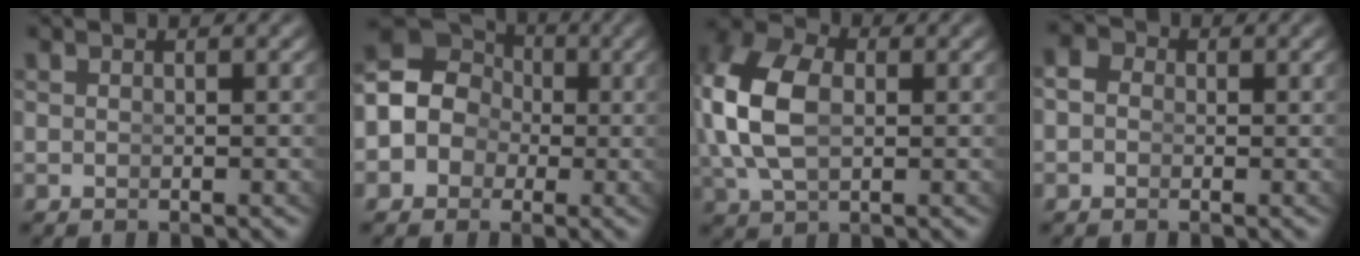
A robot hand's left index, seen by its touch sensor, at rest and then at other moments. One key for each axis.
{"total": 10.5, "fx": 0.2, "fy": 9.5, "fz": 4.6, "tx": -0.110, "ty": -0.014, "tz": -0.007}
{"total": 7.3, "fx": 0.8, "fy": 5.1, "fz": 5.1, "tx": -0.139, "ty": -0.014, "tz": 0.027}
{"total": 3.4, "fx": 0.6, "fy": 3.0, "fz": 1.5, "tx": -0.025, "ty": 0.004, "tz": -0.004}